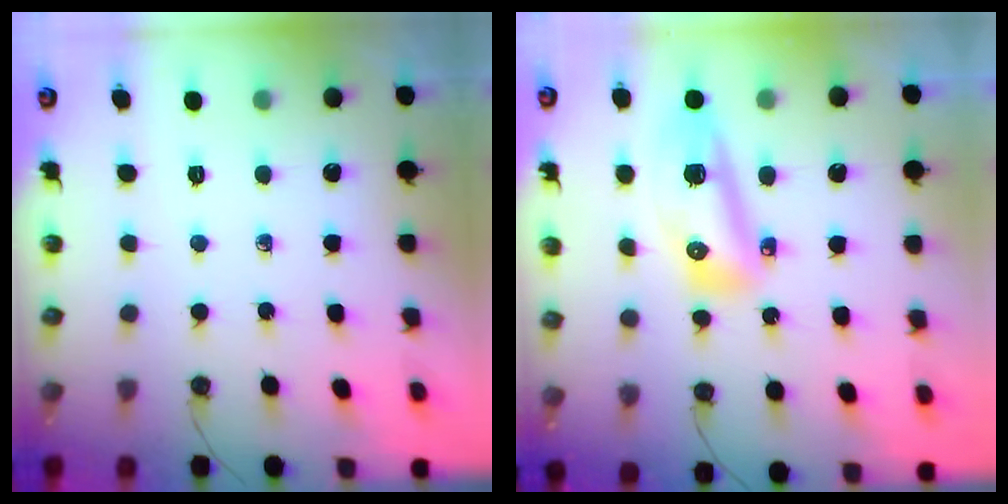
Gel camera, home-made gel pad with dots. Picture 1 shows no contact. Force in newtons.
{"total": 11.9, "press": 11.9, "slide": 1.4}